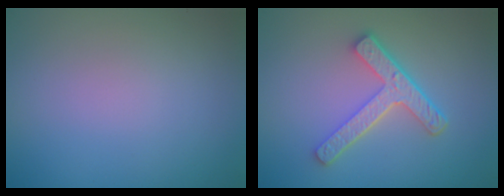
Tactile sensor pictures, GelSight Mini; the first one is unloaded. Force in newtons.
{"total": 4.4, "press": 3.4, "slide": 2.8}